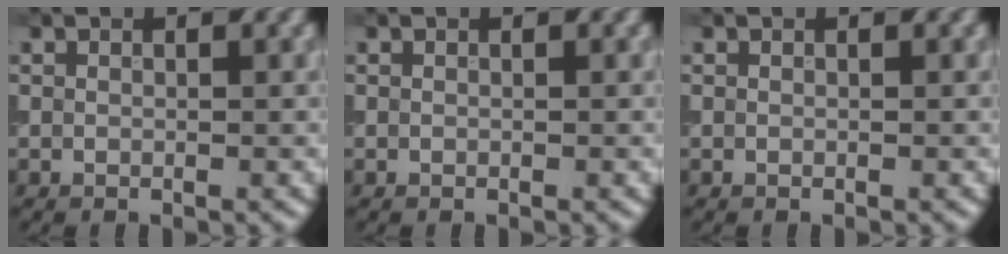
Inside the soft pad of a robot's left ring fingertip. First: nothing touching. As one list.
[{"total": 0.0}, {"total": 0.0}]